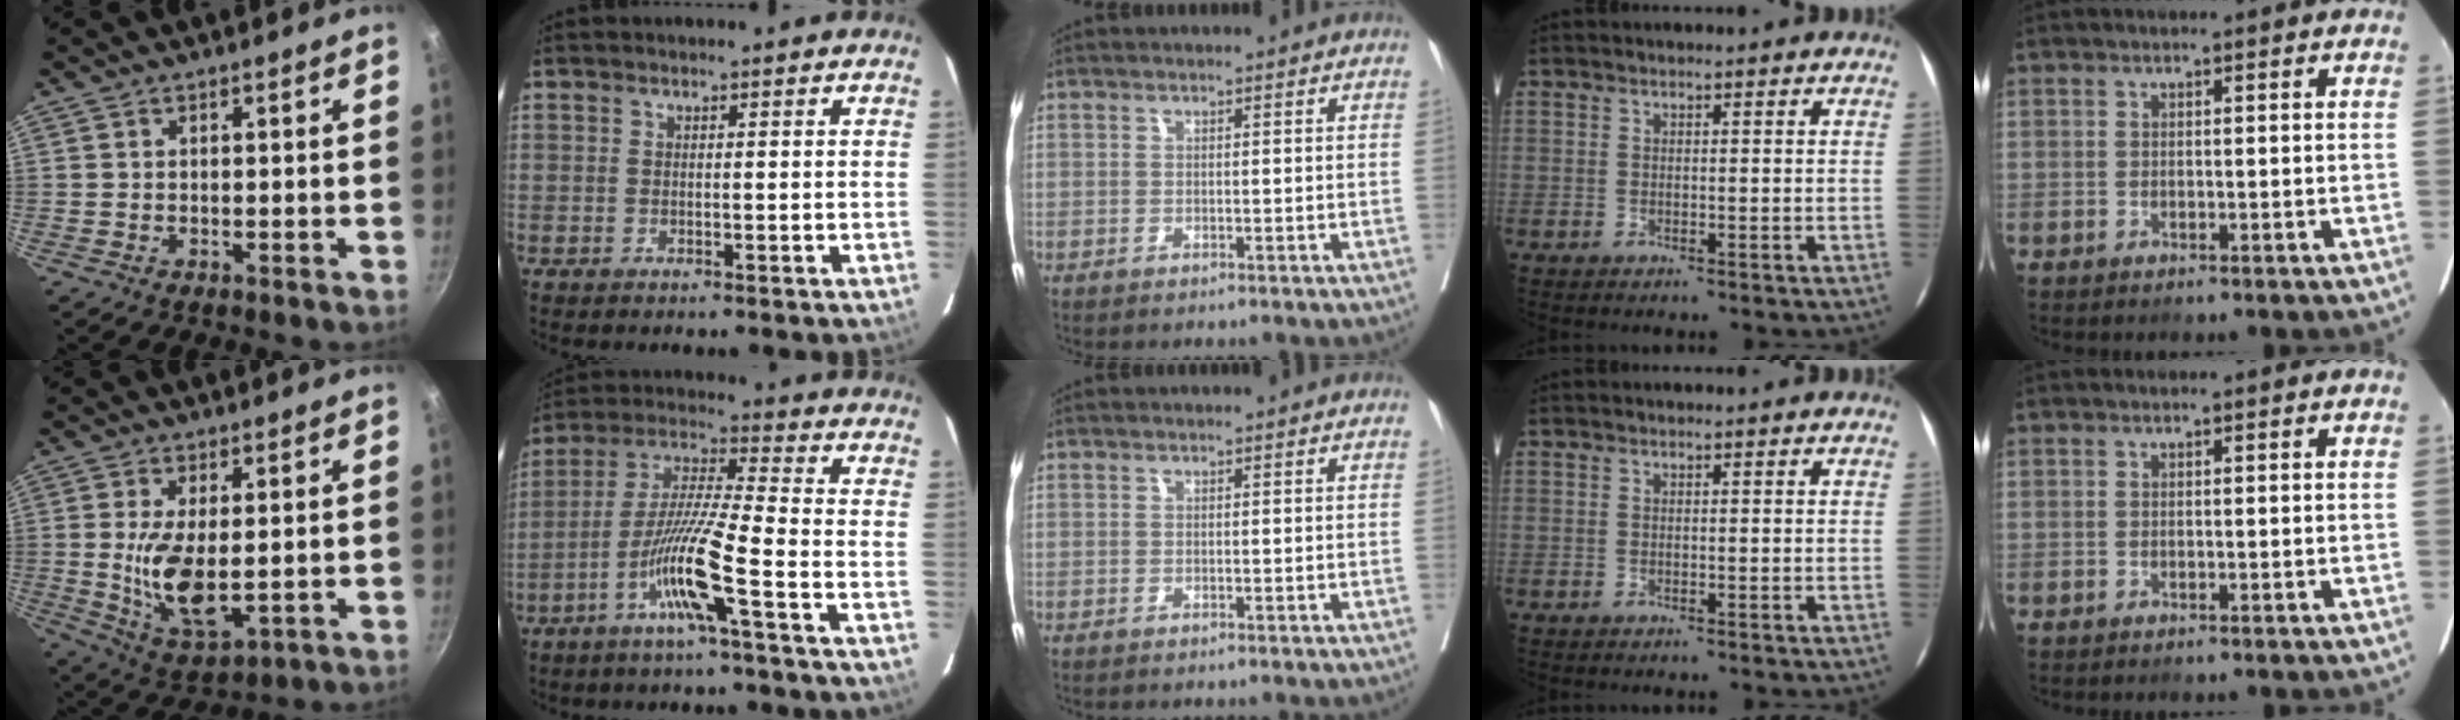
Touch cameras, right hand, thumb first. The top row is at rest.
{"thumb": {"total": 10.8, "force": [-0.2, 4.9, 9.6], "torque": [-0.175, -0.024, 0.010]}, "index": {"total": 11.5, "force": [-5.4, -1.0, 10.1], "torque": [-0.200, -0.002, -0.107]}}